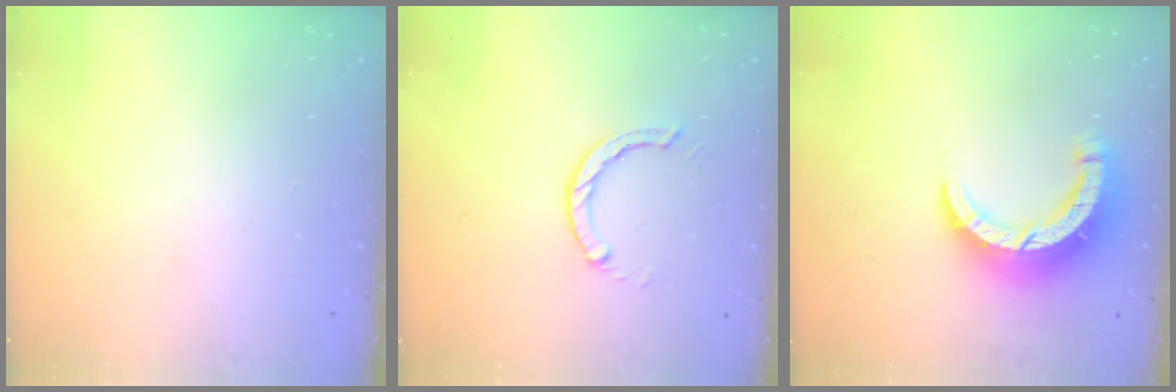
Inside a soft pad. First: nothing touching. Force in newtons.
{"total": 2.9, "press": 2.9, "slide": 0.4}
{"total": 10.6, "press": 10.5, "slide": 1.1}